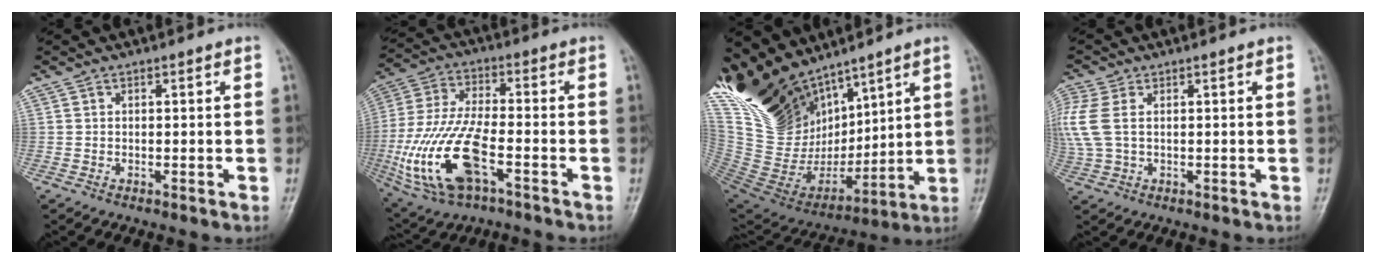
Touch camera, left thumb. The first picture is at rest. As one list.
[{"total": 18.4, "force": [-6.2, 8.1, 15.3], "torque": [-0.338, 0.014, -0.106]}, {"total": 29.0, "force": [19.9, 14.3, 15.5], "torque": [-0.293, -0.052, 0.387]}, {"total": 8.7, "force": [1.7, 5.4, 6.6], "torque": [-0.187, 0.015, 0.041]}]